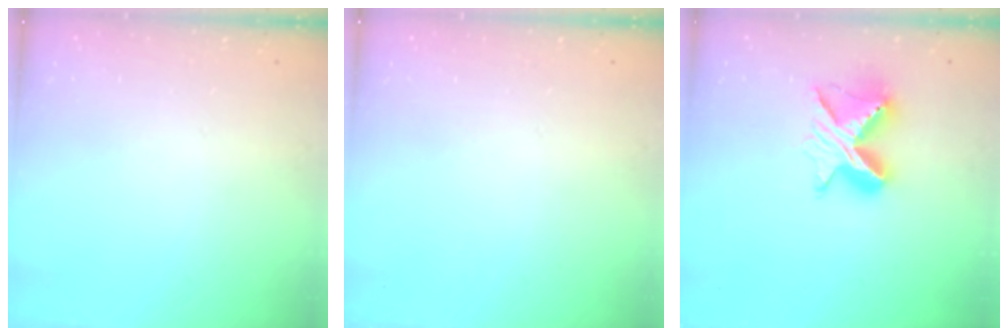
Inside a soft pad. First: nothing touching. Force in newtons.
{"total": 0.0}
{"total": 9.8, "press": 9.8, "slide": 0.6}